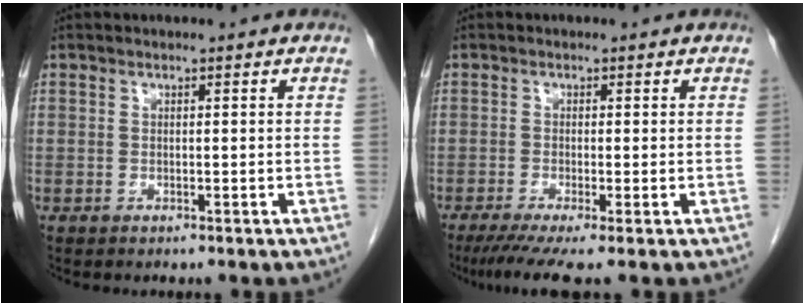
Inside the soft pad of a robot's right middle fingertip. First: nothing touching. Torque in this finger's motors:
{"motor_torque": [0.71, -0.45, 0.16, 0.06]}